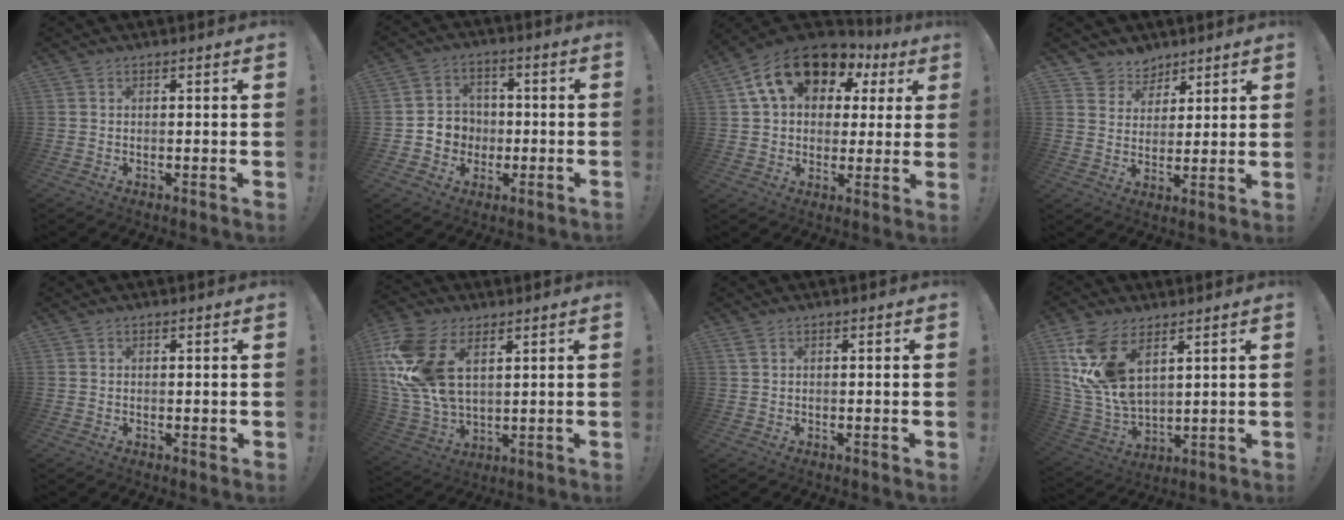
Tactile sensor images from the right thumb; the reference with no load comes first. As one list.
[{"total": 7.4, "force": [-1.9, 7.0, 1.4], "torque": [-0.021, 0.017, -0.032]}, {"total": 17.6, "force": [8.9, 11.1, 10.4], "torque": [-0.164, -0.037, 0.162]}, {"total": 7.0, "force": [5.3, 4.6, -0.2], "torque": [-0.004, -0.043, 0.104]}, {"total": 0.7, "force": [0.3, 0.4, 0.4], "torque": [-0.004, 0.000, 0.005]}, {"total": 19.2, "force": [6.7, 11.8, 13.7], "torque": [-0.271, -0.024, 0.125]}, {"total": 1.4, "force": [0.7, 0.0, 1.3], "torque": [-0.031, 0.001, 0.013]}, {"total": 14.5, "force": [7.5, 7.9, 9.7], "torque": [-0.212, -0.040, 0.142]}]